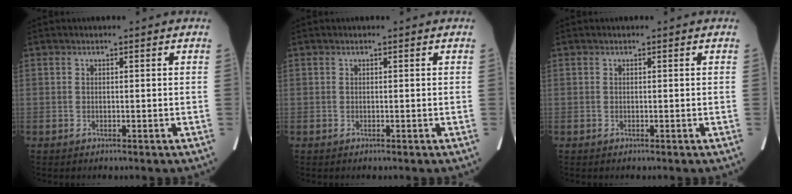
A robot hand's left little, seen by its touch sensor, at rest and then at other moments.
{"total": 0.0}
{"total": 0.0}